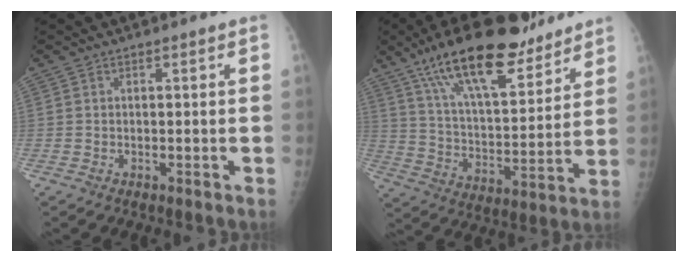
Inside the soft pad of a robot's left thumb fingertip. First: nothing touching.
{"total": 22.6, "force": [15.9, 7.6, 14.2], "torque": [-0.208, -0.056, 0.270]}